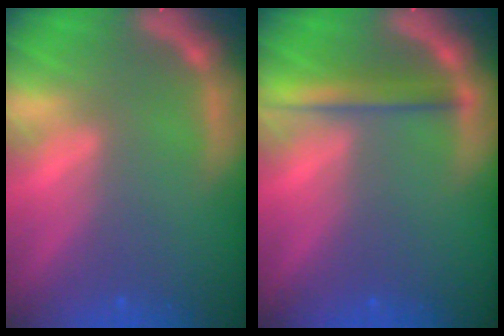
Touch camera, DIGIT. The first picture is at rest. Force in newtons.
{"total": 2.9}